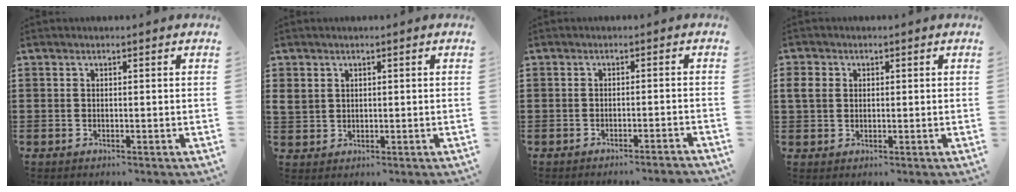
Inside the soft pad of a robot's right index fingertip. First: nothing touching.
{"total": 2.0, "force": [1.0, 1.7, 0.4], "torque": [-0.015, 0.009, 0.018]}
{"total": 1.7, "force": [-1.5, -0.4, 0.5], "torque": [-0.010, 0.001, -0.031]}
{"total": 2.8, "force": [0.6, 2.5, 1.3], "torque": [-0.034, 0.010, 0.009]}